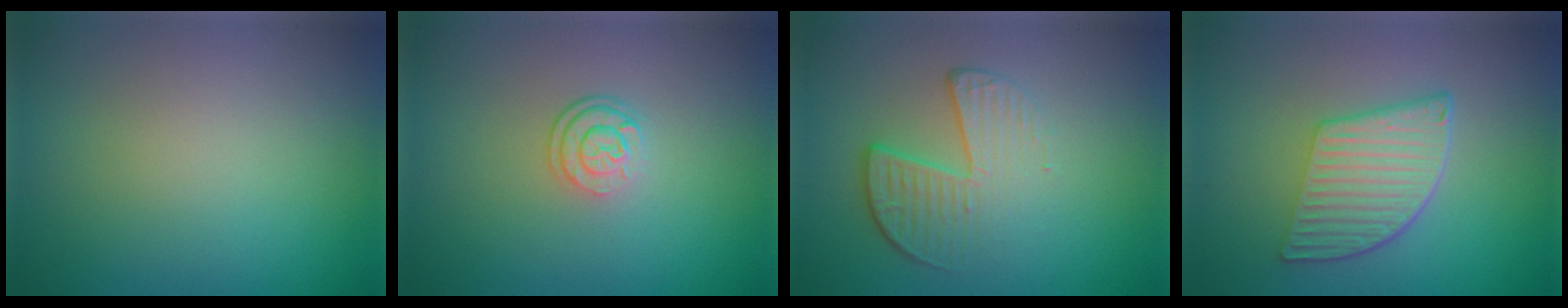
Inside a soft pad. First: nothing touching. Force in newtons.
{"total": 2.5, "press": 1.9, "slide": 1.6}
{"total": 4.3, "press": 2.9, "slide": 3.2}
{"total": 5.8, "press": 4.2, "slide": 3.9}